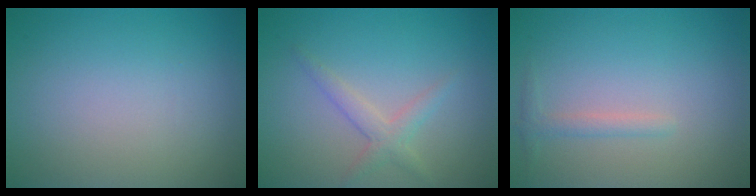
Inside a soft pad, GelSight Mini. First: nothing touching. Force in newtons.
{"total": 2.0, "press": 2.0, "slide": 0.1}
{"total": 1.2, "press": 1.2, "slide": 0.0}